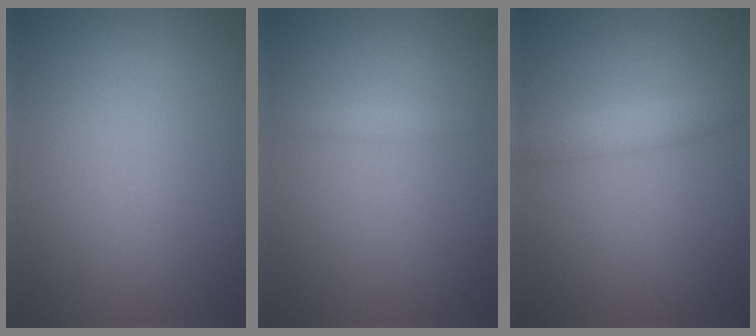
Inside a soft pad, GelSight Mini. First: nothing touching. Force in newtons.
{"total": 0.8, "press": 0.8, "slide": 0.1}
{"total": 2.2, "press": 2.2, "slide": 0.1}